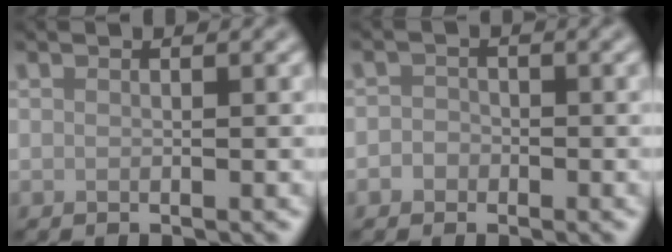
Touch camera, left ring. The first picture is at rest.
{"total": 1.3, "force": [-0.6, 1.2, 0.2], "torque": [0.009, 0.000, -0.016]}